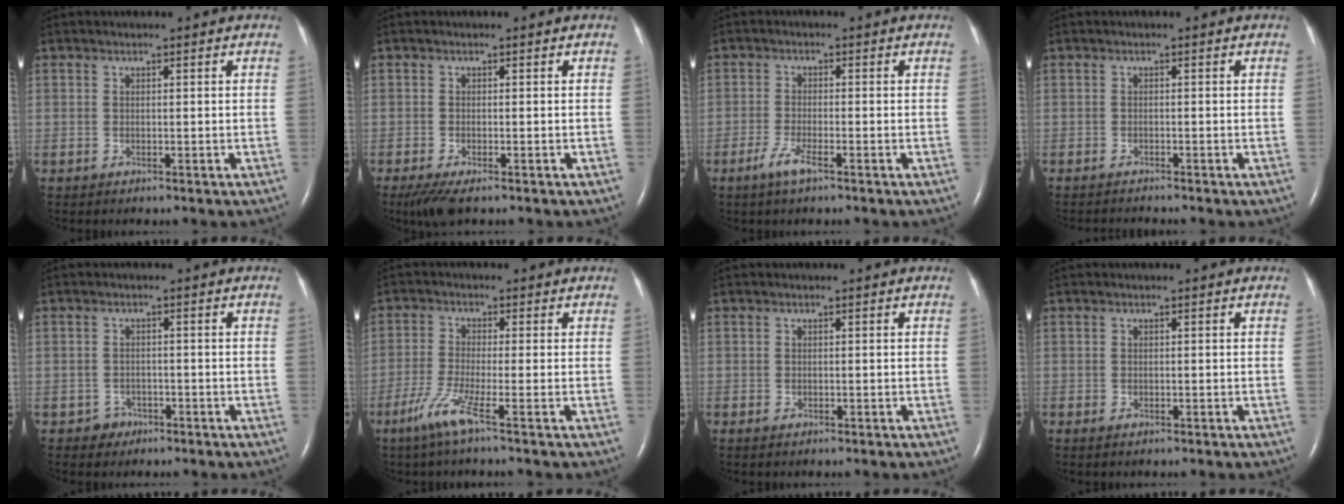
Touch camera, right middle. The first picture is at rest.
{"total": 3.9, "force": [-2.6, 1.0, 2.7], "torque": [-0.056, -0.012, -0.044]}
{"total": 3.3, "force": [-2.1, 0.4, 2.5], "torque": [-0.060, -0.006, -0.043]}
{"total": 1.6, "force": [-1.5, -0.4, -0.2], "torque": [0.001, -0.008, -0.025]}
{"total": 2.2, "force": [-1.4, 1.7, -0.1], "torque": [0.001, 0.009, -0.023]}
{"total": 5.1, "force": [-3.1, -0.7, 4.0], "torque": [-0.089, -0.016, -0.069]}
{"total": 0.5, "force": [-0.3, 0.3, 0.3], "torque": [-0.009, 0.000, -0.005]}
{"total": 0.7, "force": [-0.4, 0.4, 0.5], "torque": [-0.012, 0.000, -0.004]}